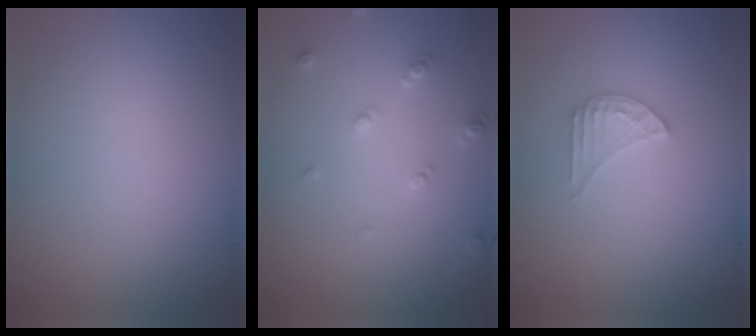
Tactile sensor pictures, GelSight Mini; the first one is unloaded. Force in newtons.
{"total": 1.6, "press": 1.5, "slide": 0.4}
{"total": 2.1, "press": 2.0, "slide": 0.4}